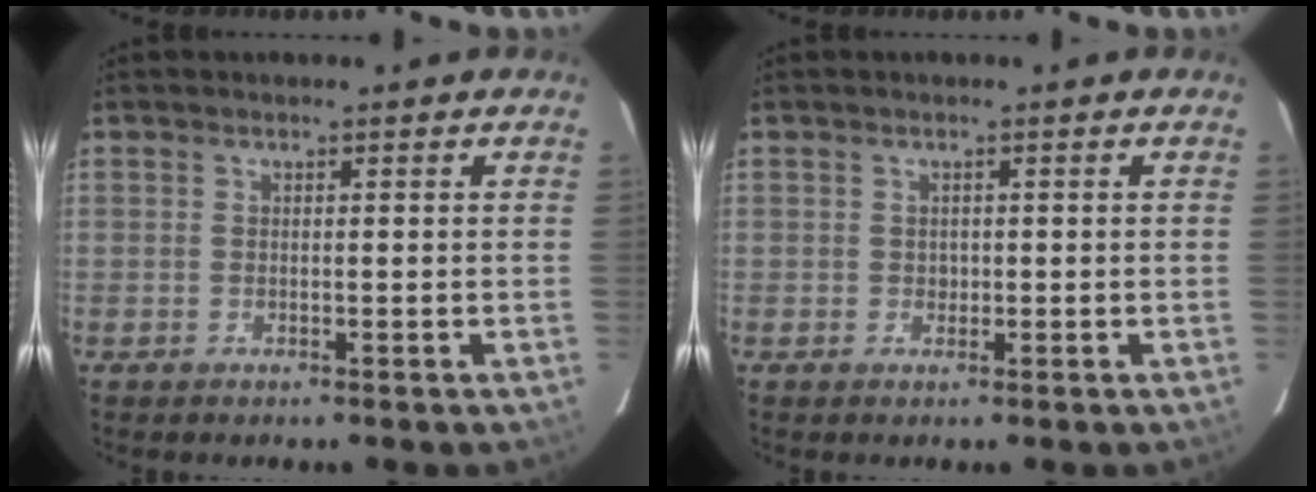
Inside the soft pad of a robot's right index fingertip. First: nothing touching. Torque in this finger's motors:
{"motor_torque": [0.26, 0.22, -0.02, 0.01]}